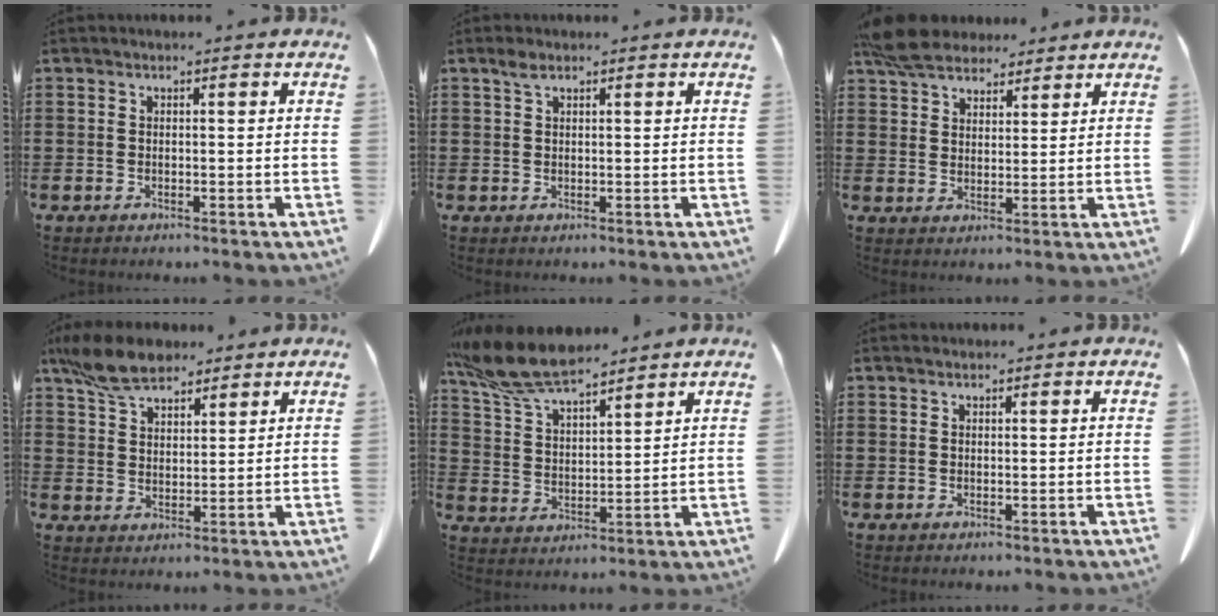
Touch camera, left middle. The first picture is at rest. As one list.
[{"total": 1.5, "force": [0.9, 0.7, 0.9], "torque": [-0.023, 0.000, 0.019]}, {"total": 7.4, "force": [6.3, 3.0, 2.5], "torque": [-0.064, -0.008, 0.120]}, {"total": 8.2, "force": [6.5, 3.4, 3.6], "torque": [-0.094, -0.006, 0.126]}, {"total": 10.5, "force": [9.0, 2.3, 5.0], "torque": [-0.127, -0.032, 0.167]}, {"total": 0.8, "force": [0.8, 0.1, 0.1], "torque": [-0.005, -0.003, 0.018]}]